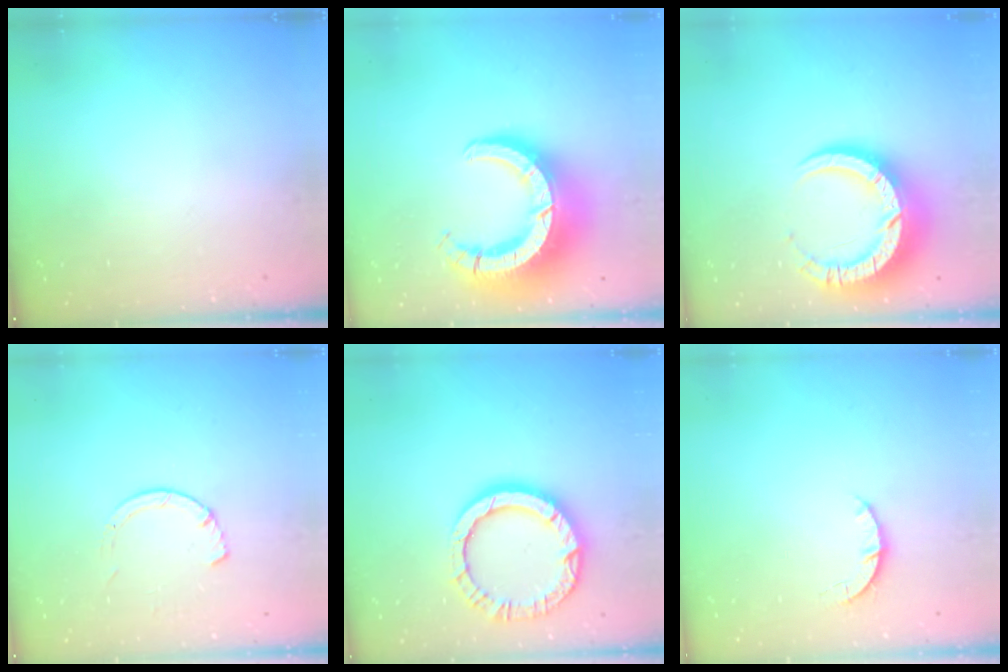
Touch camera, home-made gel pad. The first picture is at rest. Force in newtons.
{"total": 18.5, "press": 18.4, "slide": 1.8}
{"total": 13.7, "press": 13.6, "slide": 1.2}
{"total": 3.2, "press": 3.2, "slide": 0.4}
{"total": 12.7, "press": 12.6, "slide": 1.2}
{"total": 3.3, "press": 3.2, "slide": 0.5}